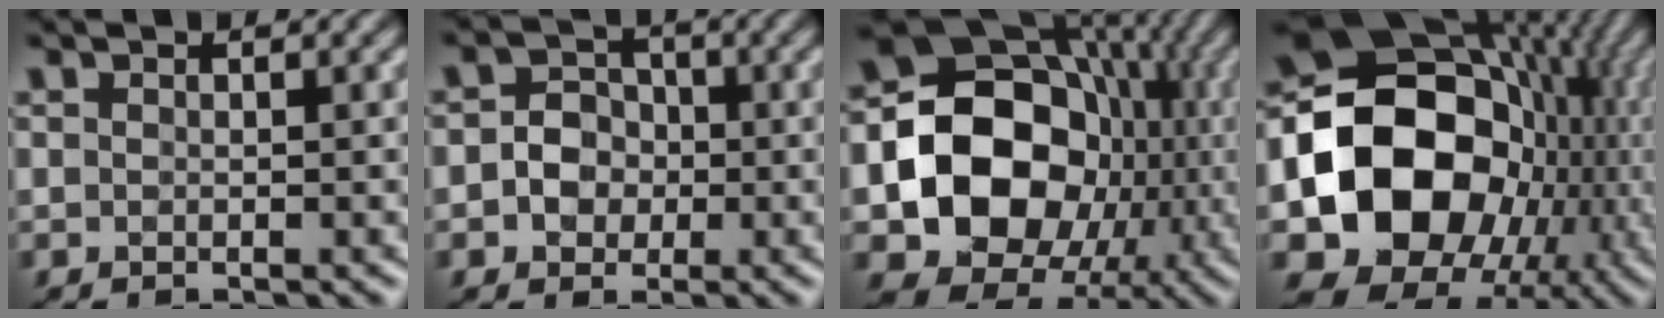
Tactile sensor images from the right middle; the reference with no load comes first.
{"total": 3.0, "force": [-0.8, 2.7, 1.1], "torque": [-0.006, 0.006, -0.033]}
{"total": 13.1, "force": [-2.3, 10.6, 7.4], "torque": [-0.107, -0.012, -0.053]}
{"total": 16.8, "force": [-2.0, 13.5, 9.8], "torque": [-0.163, -0.018, -0.039]}